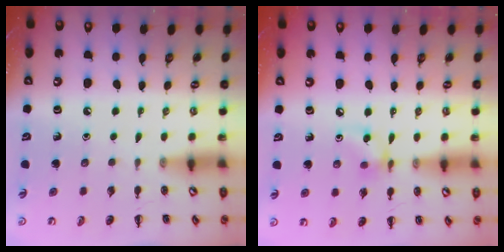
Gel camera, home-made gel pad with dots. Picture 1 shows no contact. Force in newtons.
{"total": 7.0, "press": 6.9, "slide": 1.4}